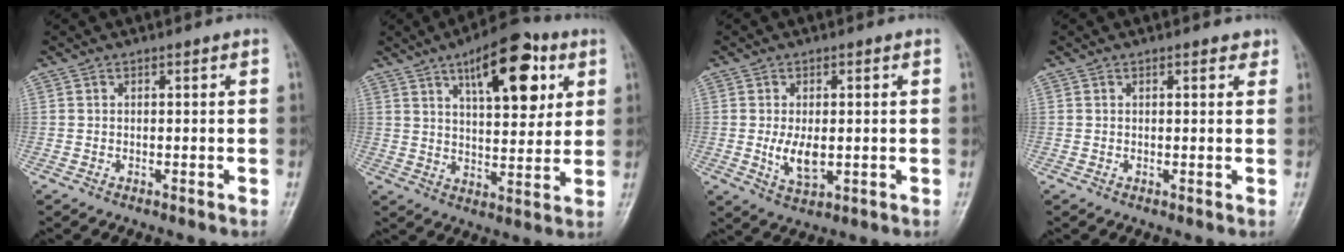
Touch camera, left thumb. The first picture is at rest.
{"total": 16.0, "force": [7.2, 6.9, 12.5], "torque": [-0.144, -0.022, 0.106]}
{"total": 5.5, "force": [-0.4, 2.9, 4.7], "torque": [-0.083, -0.012, -0.002]}
{"total": 1.4, "force": [1.0, 0.7, 0.8], "torque": [-0.003, -0.003, 0.009]}